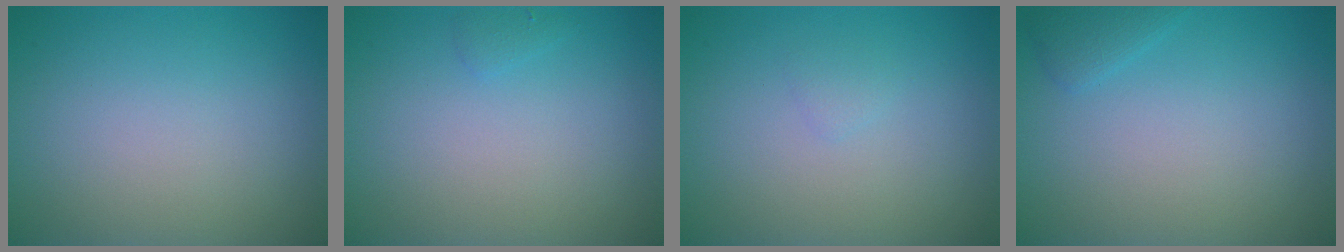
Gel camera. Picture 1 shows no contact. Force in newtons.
{"total": 0.6, "press": 0.5, "slide": 0.0}
{"total": 0.6, "press": 0.6, "slide": 0.1}
{"total": 1.1, "press": 1.1, "slide": 0.0}